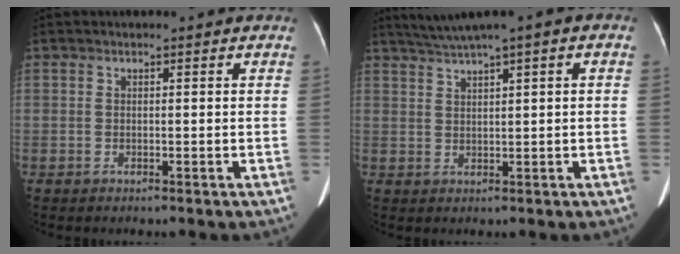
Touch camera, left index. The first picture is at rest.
{"total": 5.6, "force": [3.2, 0.2, 4.6], "torque": [-0.087, 0.030, 0.059]}